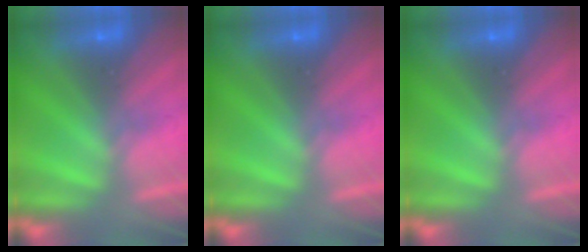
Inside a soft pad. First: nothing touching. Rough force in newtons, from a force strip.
{"total": 0.0}
{"total": 0.0}